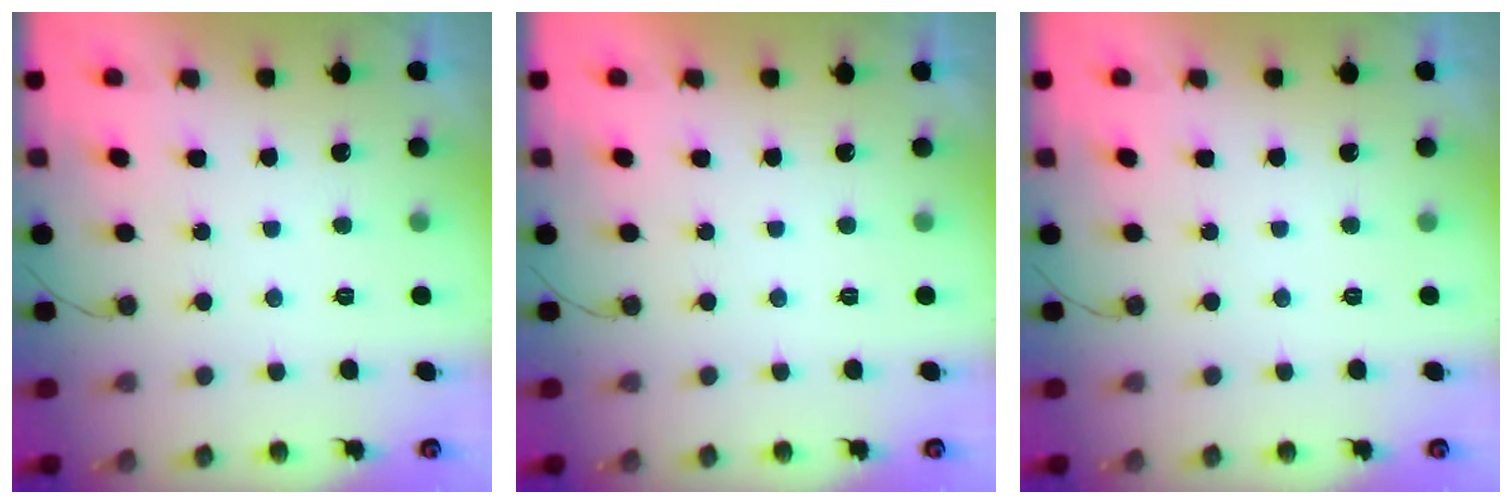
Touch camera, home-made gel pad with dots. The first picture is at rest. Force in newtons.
{"total": 1.7, "press": 1.7, "slide": 0.0}
{"total": 0.0}